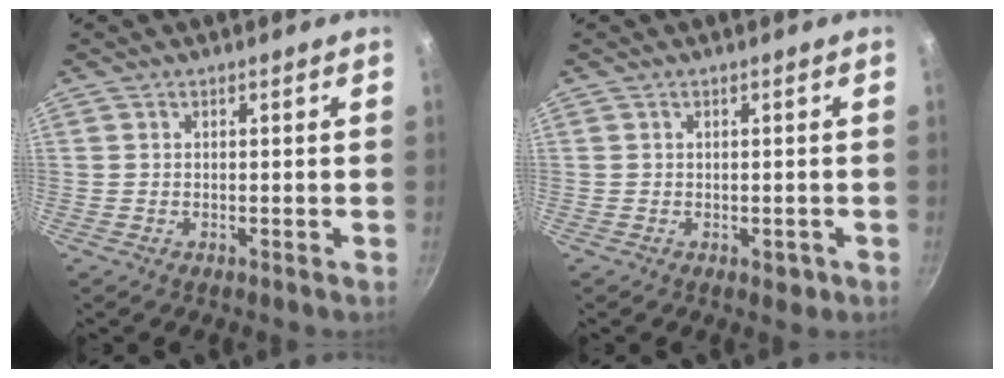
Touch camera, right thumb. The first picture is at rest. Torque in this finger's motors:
{"motor_torque": [2.45, 1.76, 0.93, -0.38, -0.24]}